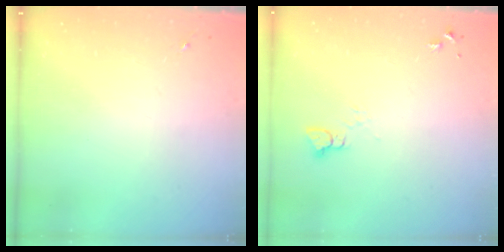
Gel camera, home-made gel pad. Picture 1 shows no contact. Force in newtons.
{"total": 2.2, "press": 2.2, "slide": 0.2}